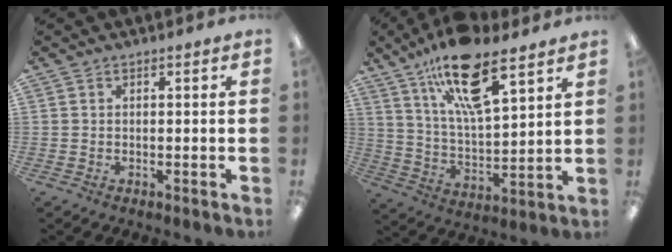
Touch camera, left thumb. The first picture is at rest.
{"total": 18.2, "force": [11.9, 6.1, 12.3], "torque": [-0.212, -0.054, 0.199]}